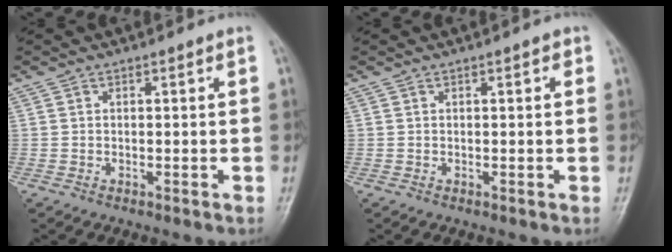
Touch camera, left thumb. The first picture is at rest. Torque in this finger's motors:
{"motor_torque": [-0.08, -0.13, -0.21, 0.02, -0.05]}